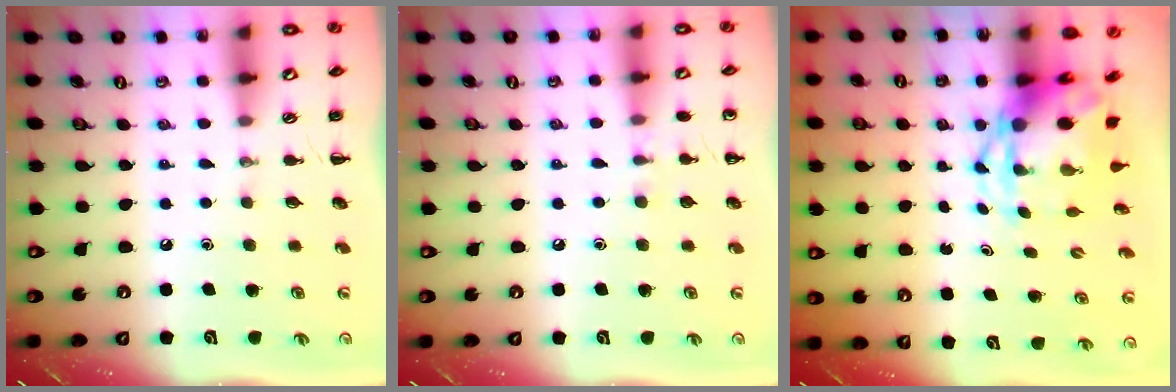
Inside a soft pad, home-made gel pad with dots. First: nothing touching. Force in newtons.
{"total": 4.5, "press": 4.3, "slide": 1.4}
{"total": 5.2, "press": 5.0, "slide": 1.4}